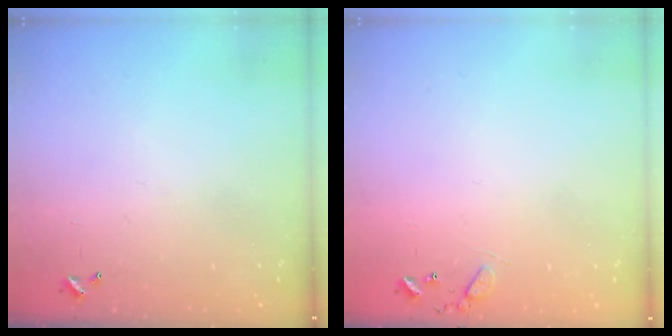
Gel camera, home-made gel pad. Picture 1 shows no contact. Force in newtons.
{"total": 7.7, "press": 7.6, "slide": 0.5}